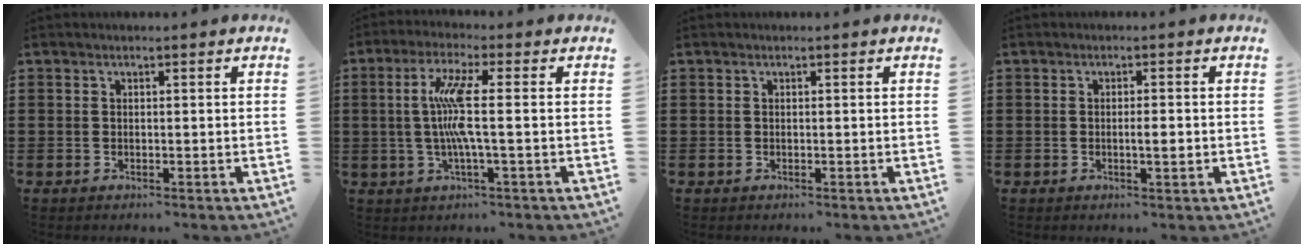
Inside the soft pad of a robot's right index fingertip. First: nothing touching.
{"total": 7.6, "force": [0.2, 0.2, 7.6], "torque": [-0.169, -0.015, -0.012]}
{"total": 0.0}
{"total": 2.2, "force": [-0.4, 0.4, 2.1], "torque": [-0.036, -0.002, -0.007]}